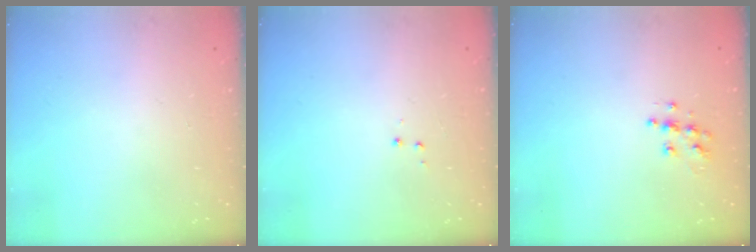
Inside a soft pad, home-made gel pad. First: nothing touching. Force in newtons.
{"total": 3.6, "press": 3.6, "slide": 0.5}
{"total": 7.0, "press": 7.0, "slide": 0.3}